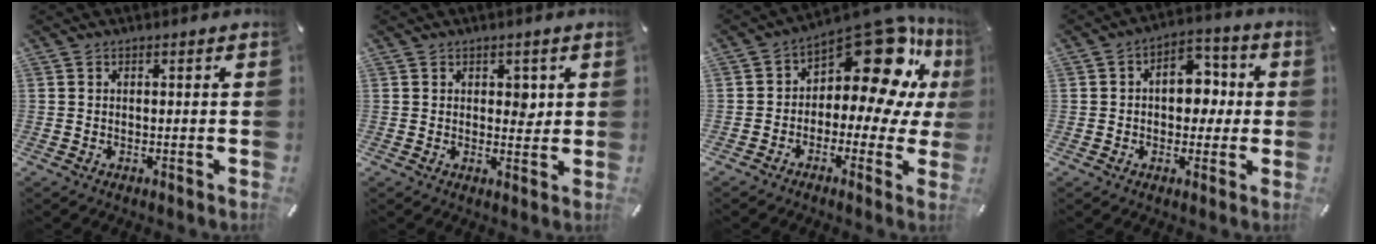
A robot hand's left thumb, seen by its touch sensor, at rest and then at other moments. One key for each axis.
{"total": 3.1, "fx": 1.2, "fy": 2.2, "fz": 1.8, "tx": -0.005, "ty": -0.008, "tz": 0.014}
{"total": 17.5, "fx": 8.8, "fy": 8.7, "fz": 12.4, "tx": -0.172, "ty": -0.072, "tz": 0.142}
{"total": 9.7, "fx": 0.4, "fy": 7.0, "fz": 6.7, "tx": -0.081, "ty": 0.008, "tz": 0.002}